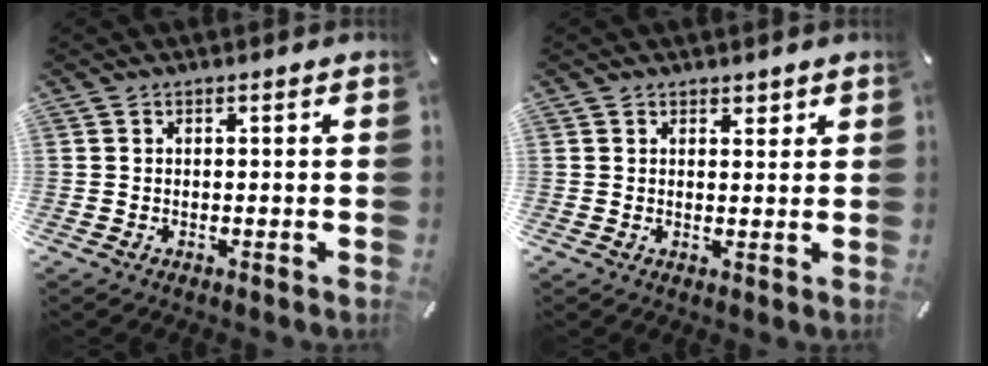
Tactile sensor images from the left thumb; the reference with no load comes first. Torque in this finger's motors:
{"motor_torque": [0.12, -0.28, 0.13, -0.12, 0.00]}